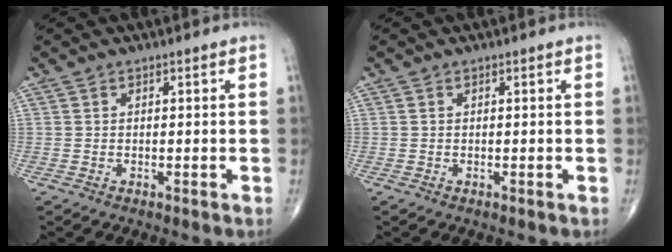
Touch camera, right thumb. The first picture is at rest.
{"total": 0.0}